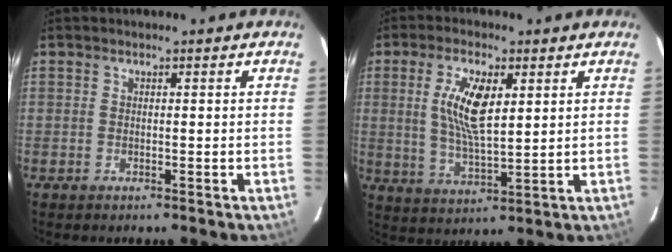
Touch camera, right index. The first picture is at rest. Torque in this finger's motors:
{"motor_torque": [1.05, 0.60, 0.38, 0.17]}